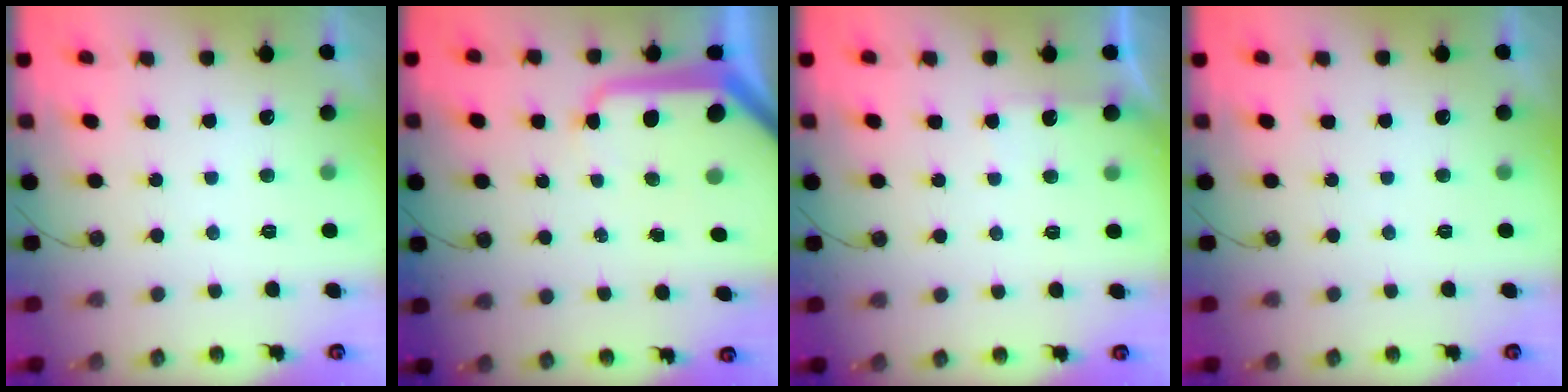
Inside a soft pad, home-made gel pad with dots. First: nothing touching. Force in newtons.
{"total": 12.4, "press": 12.4, "slide": 1.3}
{"total": 3.5, "press": 3.5, "slide": 0.5}
{"total": 0.0}